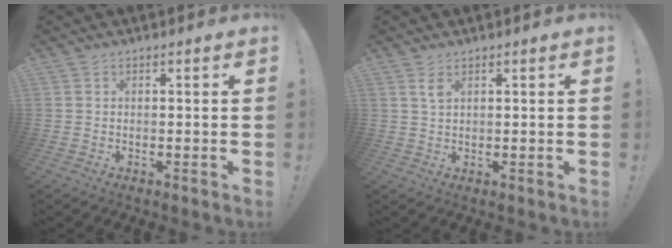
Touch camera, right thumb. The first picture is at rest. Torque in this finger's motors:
{"motor_torque": [-0.08, 0.09, -0.02, 0.24, -0.02]}